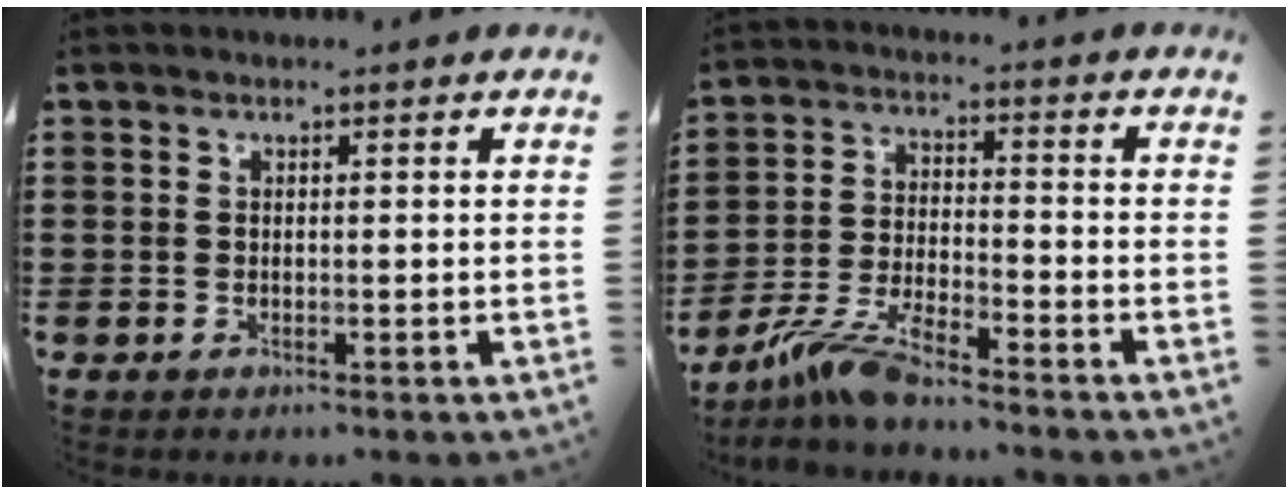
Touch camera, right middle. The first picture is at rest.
{"total": 7.7, "force": [-6.5, 0.6, 4.1], "torque": [-0.101, -0.013, -0.128]}